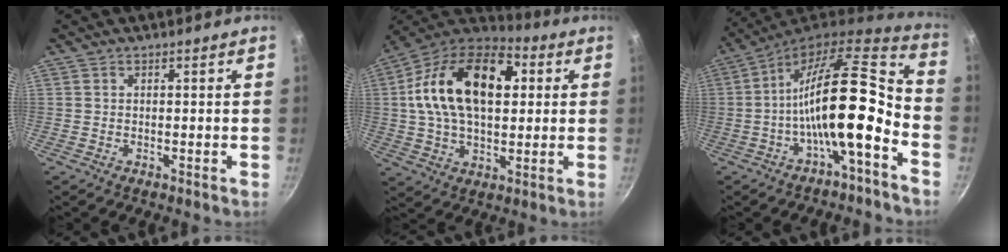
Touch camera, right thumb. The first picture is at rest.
{"total": 22.9, "force": [4.2, 13.9, 17.7], "torque": [-0.289, 0.023, 0.053]}
{"total": 17.4, "force": [-5.5, 5.0, 15.7], "torque": [-0.253, 0.047, -0.102]}